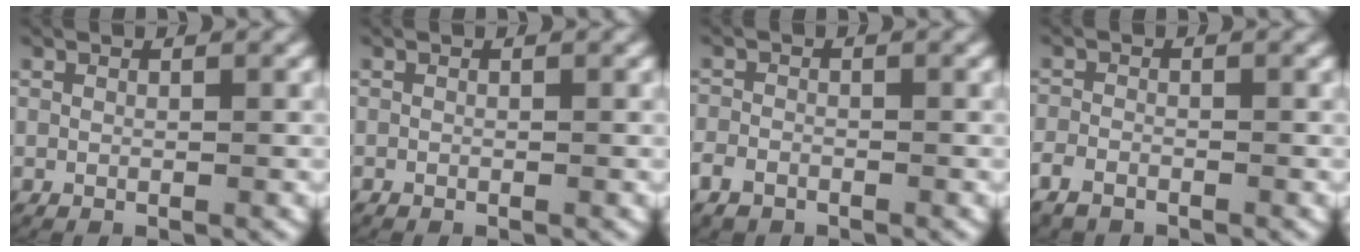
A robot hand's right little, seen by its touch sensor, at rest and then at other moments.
{"total": 0.0}
{"total": 2.2, "force": [-1.5, 1.6, 0.6], "torque": [-0.022, -0.008, -0.025]}
{"total": 2.4, "force": [-1.8, 1.5, 0.7], "torque": [-0.028, -0.010, -0.030]}